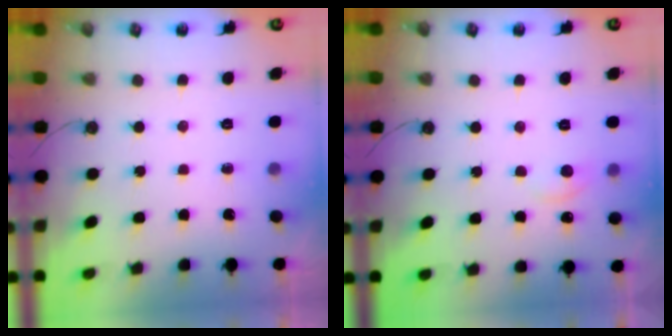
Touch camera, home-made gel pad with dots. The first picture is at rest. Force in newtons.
{"total": 1.0, "press": 0.5, "slide": 0.9}